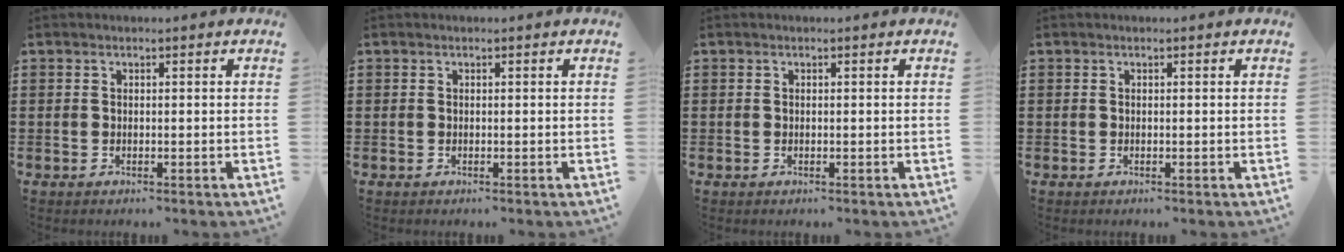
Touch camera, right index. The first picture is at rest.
{"total": 0.0}
{"total": 0.0}
{"total": 0.0}